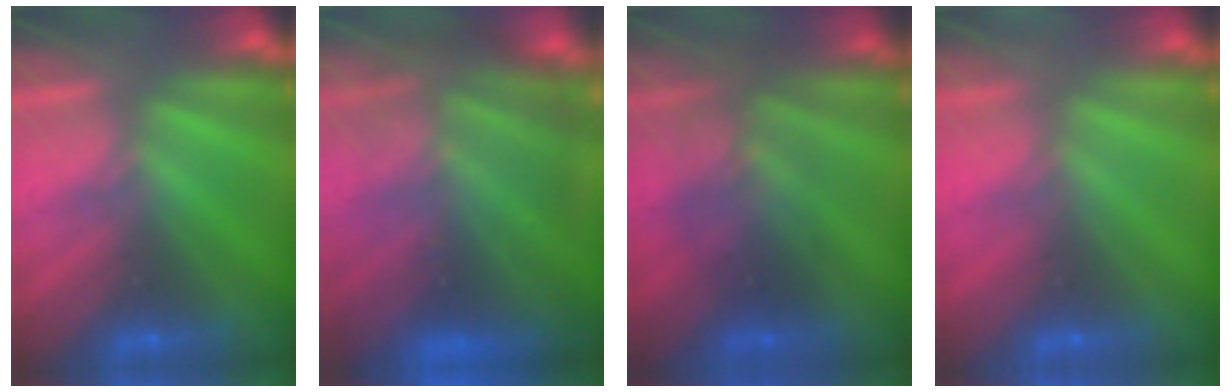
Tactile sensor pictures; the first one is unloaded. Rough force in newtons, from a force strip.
{"total": 7.4}
{"total": 2.2}
{"total": 2.4}